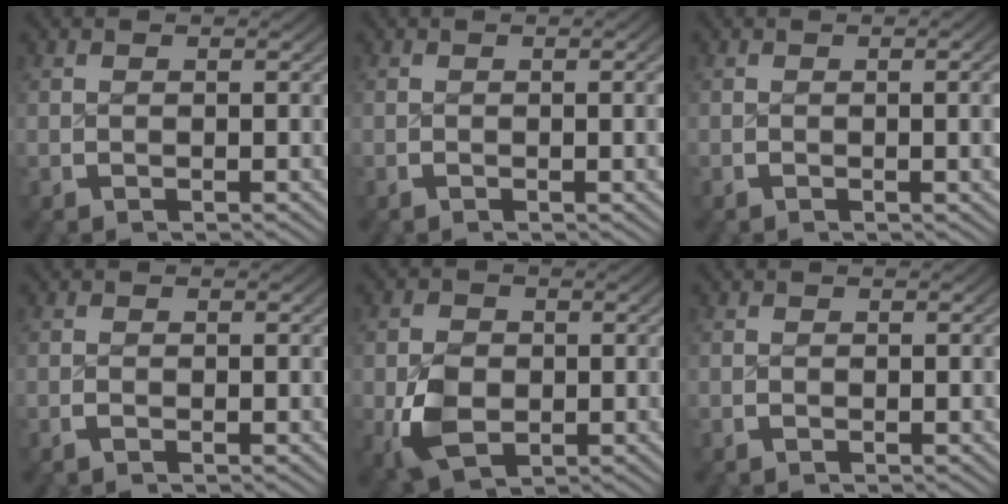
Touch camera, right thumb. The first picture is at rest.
{"total": 1.0, "force": [-0.3, -0.2, 1.0], "torque": [-0.014, 0.008, -0.006]}
{"total": 1.6, "force": [-0.3, 0.0, 1.6], "torque": [-0.018, 0.008, -0.007]}
{"total": 0.6, "force": [-0.5, 0.1, 0.1], "torque": [-0.003, -0.004, -0.011]}
{"total": 6.4, "force": [-1.5, 4.7, 4.1], "torque": [-0.091, -0.030, -0.010]}
{"total": 0.0}